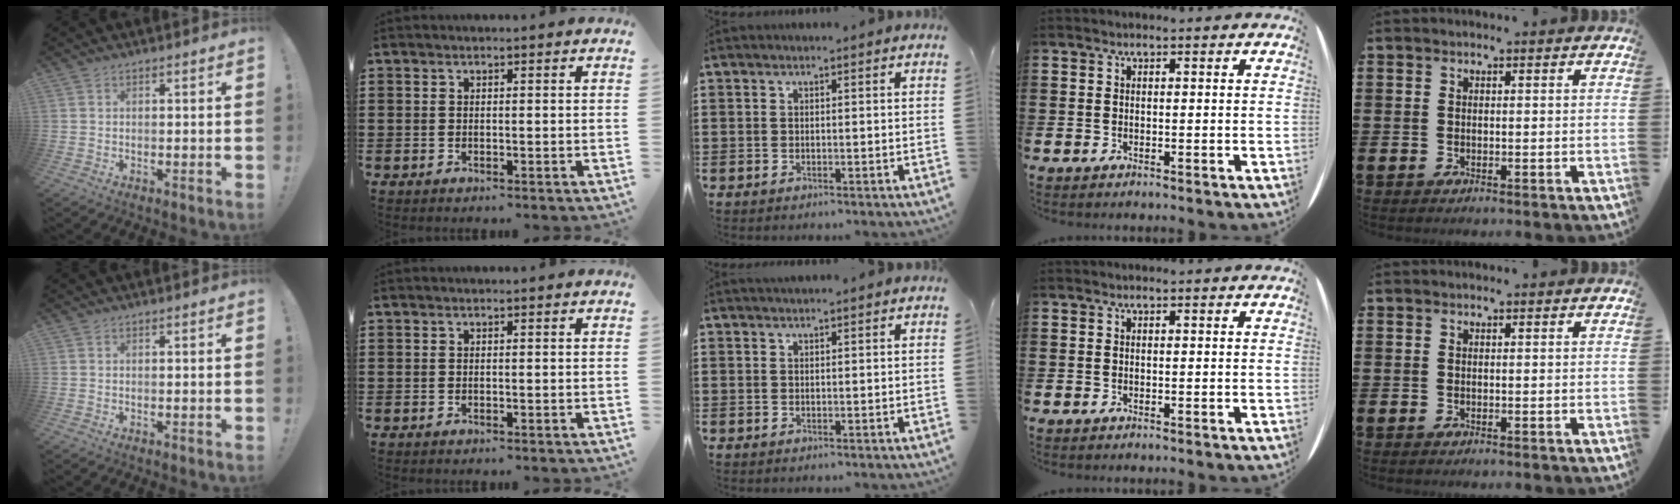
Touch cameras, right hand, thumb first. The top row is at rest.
{"middle": {"total": 0.5, "force": [0.5, 0.1, 0.1], "torque": [-0.004, 0.000, 0.010]}}